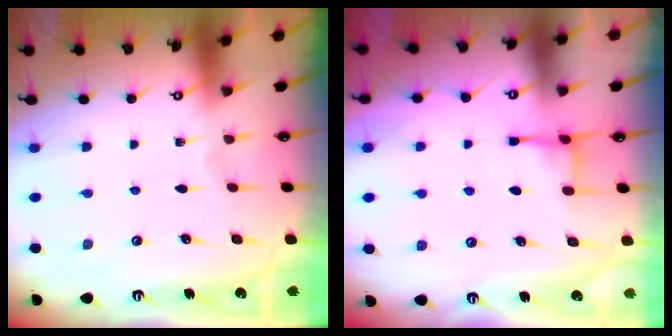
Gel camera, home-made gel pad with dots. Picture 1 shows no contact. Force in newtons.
{"total": 3.7, "press": 3.7, "slide": 0.6}